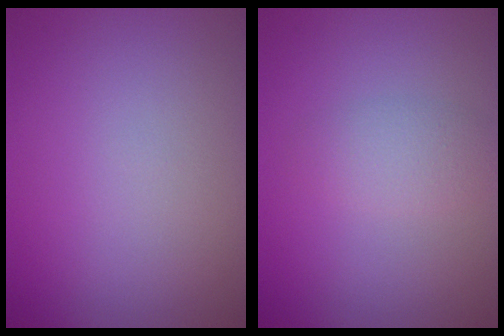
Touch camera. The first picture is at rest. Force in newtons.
{"total": 2.0, "press": 2.0, "slide": 0.0}